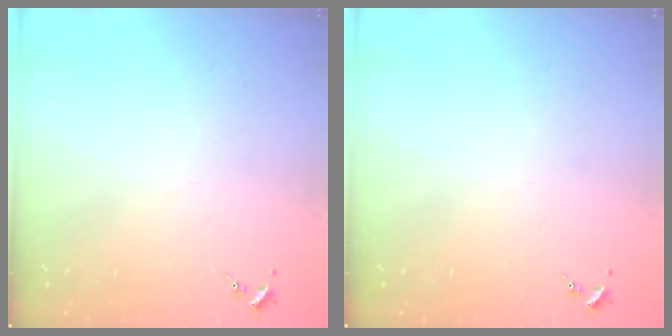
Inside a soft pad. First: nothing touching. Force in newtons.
{"total": 0.0}